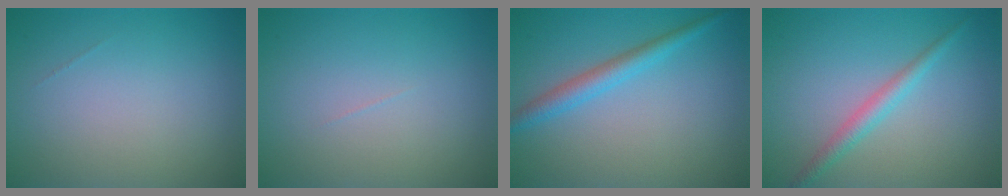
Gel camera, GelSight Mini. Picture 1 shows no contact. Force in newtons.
{"total": 0.0}
{"total": 2.6, "press": 2.6, "slide": 0.0}
{"total": 2.1, "press": 2.1, "slide": 0.0}